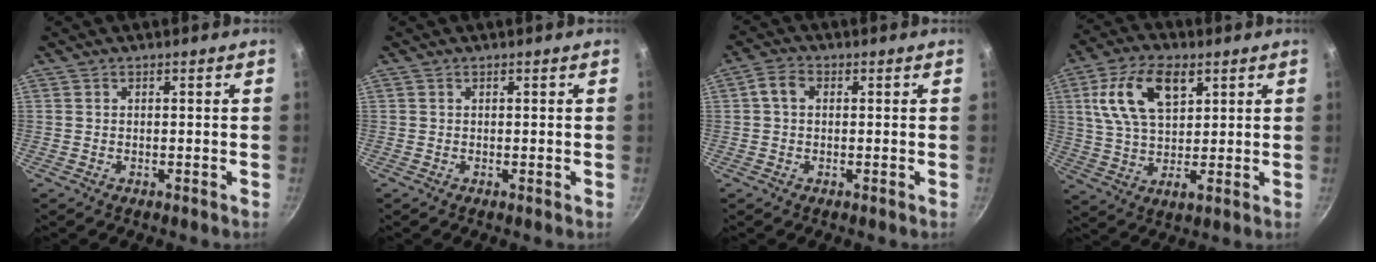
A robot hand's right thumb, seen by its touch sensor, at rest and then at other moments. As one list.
[{"total": 0.0}, {"total": 3.6, "force": [0.5, 2.5, 2.5], "torque": [-0.049, 0.013, 0.004]}, {"total": 14.1, "force": [5.2, 7.9, 10.5], "torque": [-0.175, -0.005, 0.092]}]